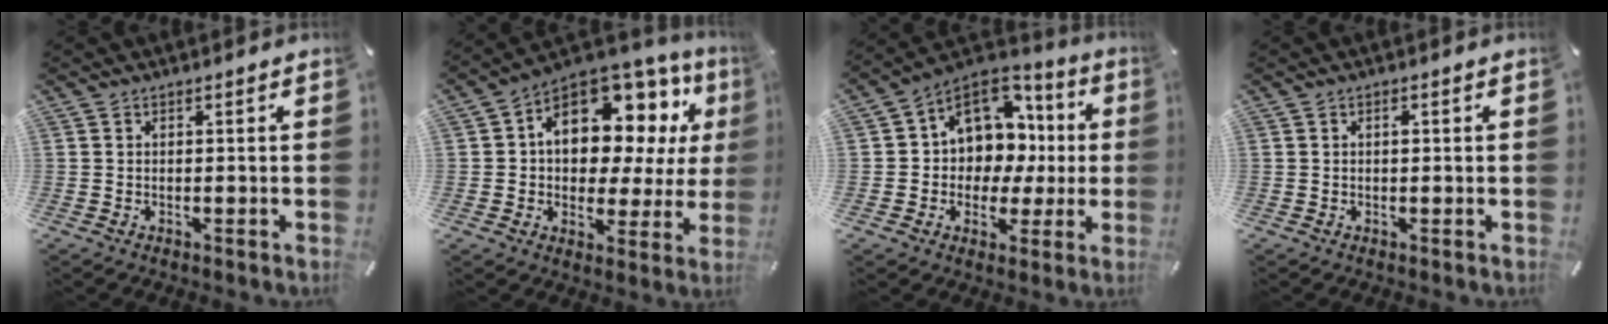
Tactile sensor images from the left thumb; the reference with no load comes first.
{"total": 13.8, "force": [5.3, 9.6, 8.5], "torque": [-0.123, -0.045, 0.094]}
{"total": 12.4, "force": [2.8, 10.7, 5.7], "torque": [-0.091, -0.020, 0.060]}
{"total": 0.7, "force": [0.1, 0.4, 0.6], "torque": [-0.013, -0.001, 0.001]}